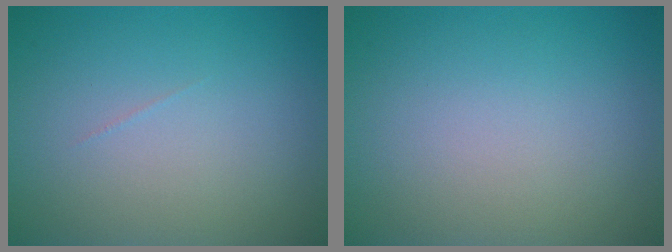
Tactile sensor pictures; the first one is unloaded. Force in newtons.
{"total": 0.0}